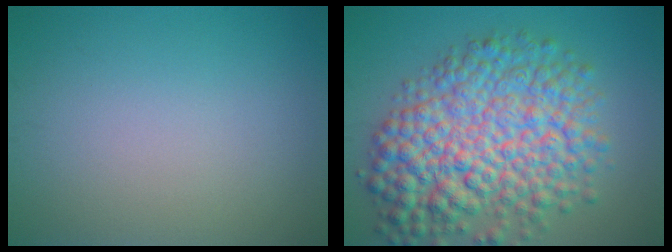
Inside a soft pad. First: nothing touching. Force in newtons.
{"total": 10.8, "press": 10.8, "slide": 0.2}